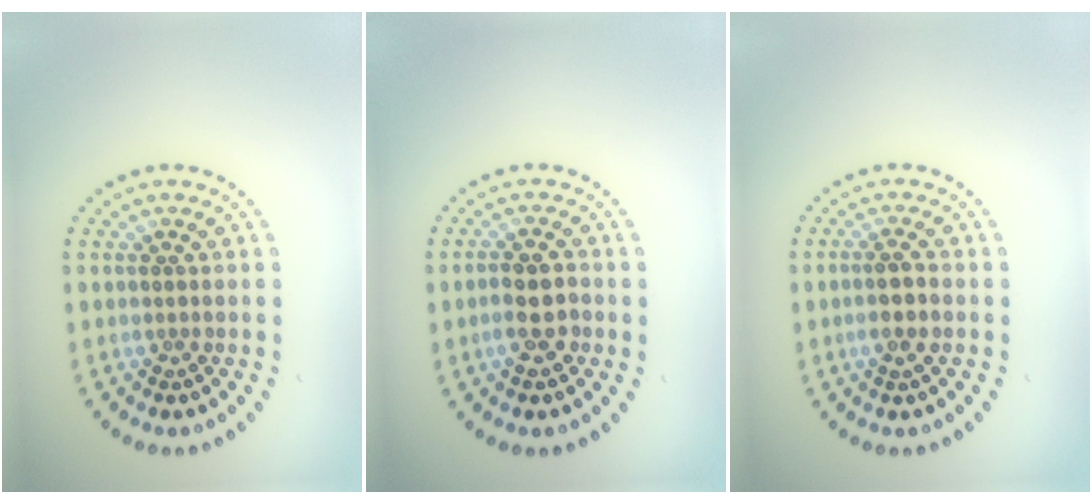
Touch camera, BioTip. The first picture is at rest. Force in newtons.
{"total": 2.8, "press": 2.7, "slide": 0.8}
{"total": 2.4, "press": 2.3, "slide": 0.8}